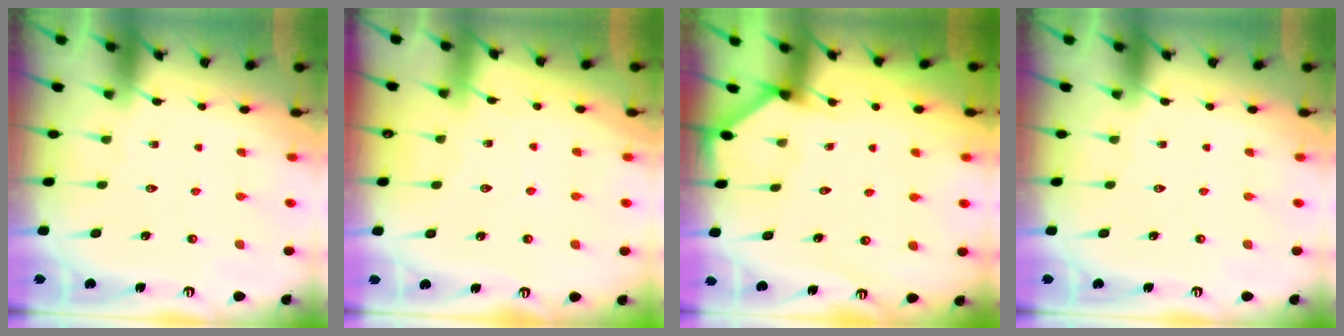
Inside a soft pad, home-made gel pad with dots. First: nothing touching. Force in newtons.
{"total": 2.8, "press": 2.8, "slide": 0.4}
{"total": 1.4, "press": 1.4, "slide": 0.1}
{"total": 0.0}